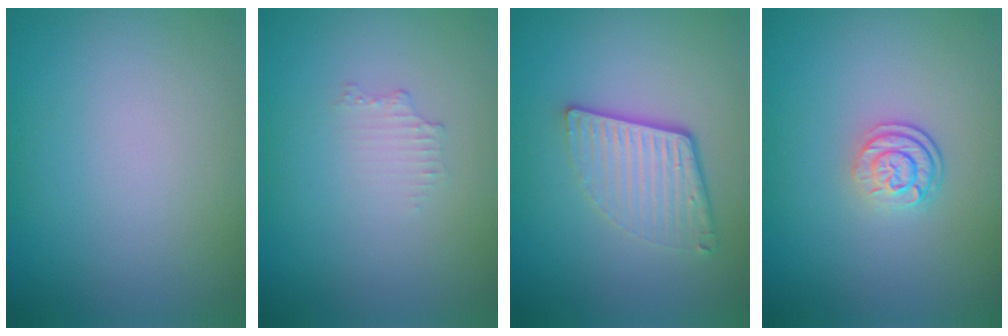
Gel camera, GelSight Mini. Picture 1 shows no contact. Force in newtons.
{"total": 0.6, "press": 0.4, "slide": 0.3}
{"total": 4.4, "press": 2.9, "slide": 3.3}
{"total": 2.5, "press": 1.9, "slide": 1.6}